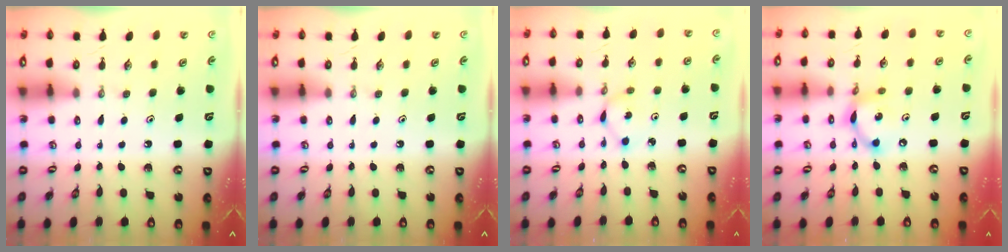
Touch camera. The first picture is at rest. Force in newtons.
{"total": 0.0}
{"total": 1.6, "press": 1.6, "slide": 0.2}
{"total": 9.8, "press": 9.8, "slide": 0.7}